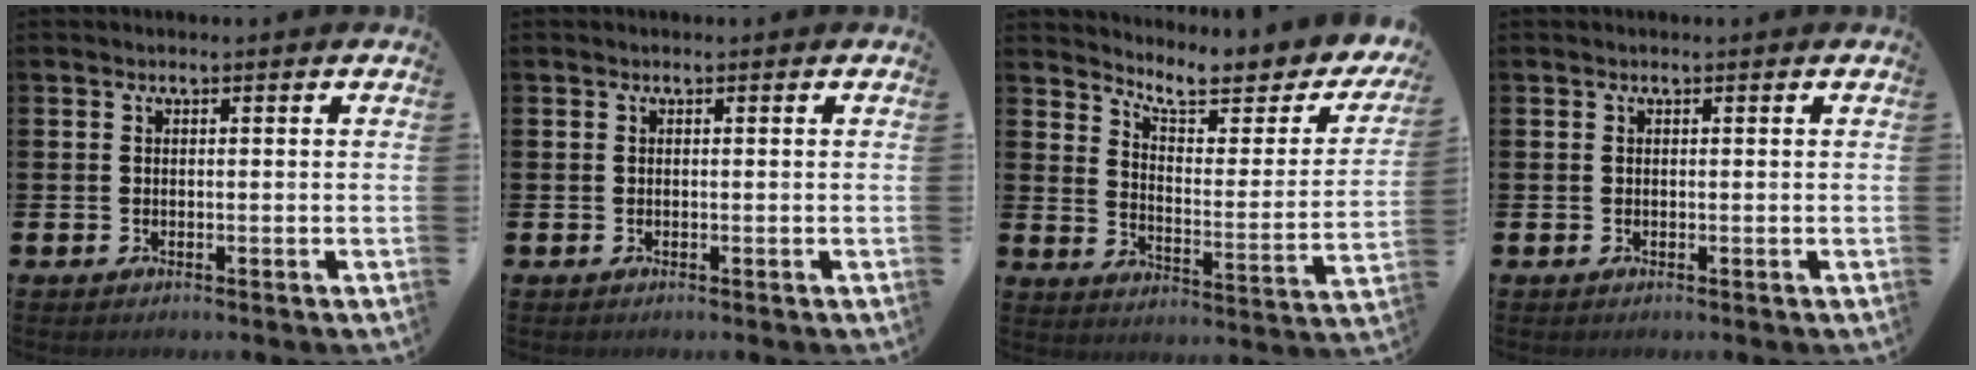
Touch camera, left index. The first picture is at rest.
{"total": 0.0}
{"total": 7.6, "force": [6.6, 1.8, 3.2], "torque": [-0.078, -0.049, 0.110]}
{"total": 0.0}